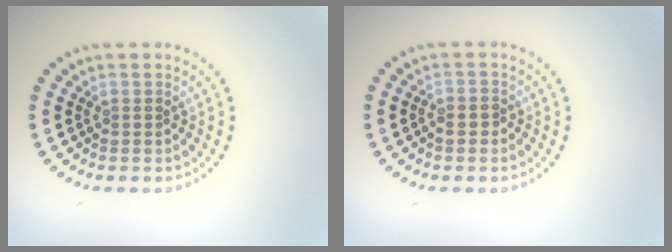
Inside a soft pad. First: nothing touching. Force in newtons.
{"total": 0.9, "press": 0.8, "slide": 0.4}